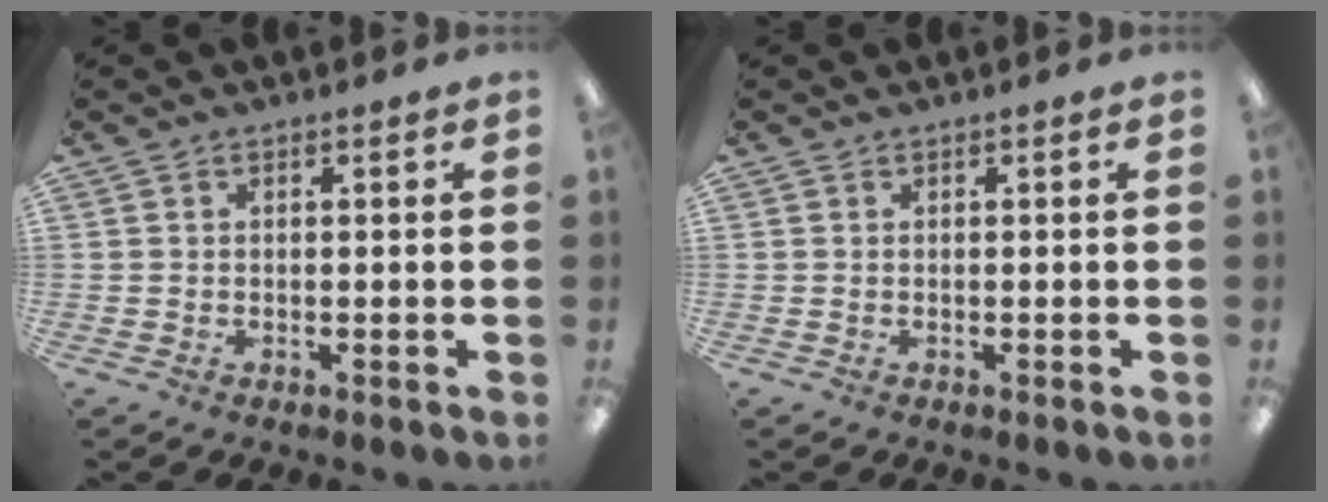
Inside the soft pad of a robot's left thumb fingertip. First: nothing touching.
{"total": 0.0}